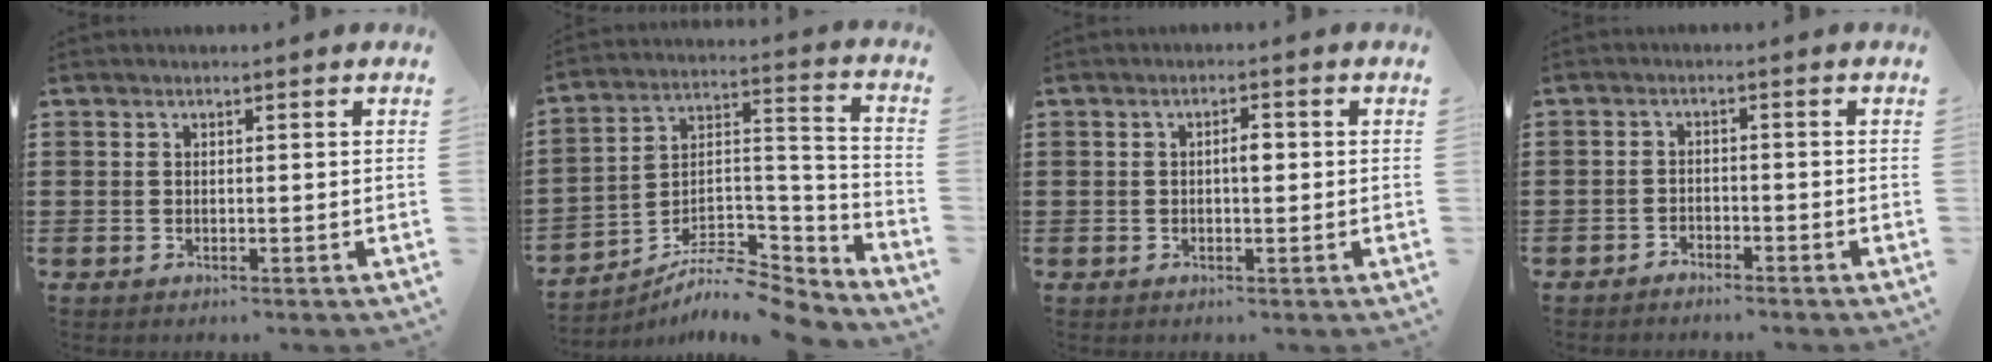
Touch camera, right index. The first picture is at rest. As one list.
[{"total": 8.5, "force": [-7.5, 2.4, 3.0], "torque": [-0.043, 0.011, -0.145]}, {"total": 2.3, "force": [0.0, 0.8, 2.1], "torque": [-0.040, 0.004, -0.002]}, {"total": 1.7, "force": [-1.7, 0.2, -0.1], "torque": [-0.004, 0.006, -0.038]}]